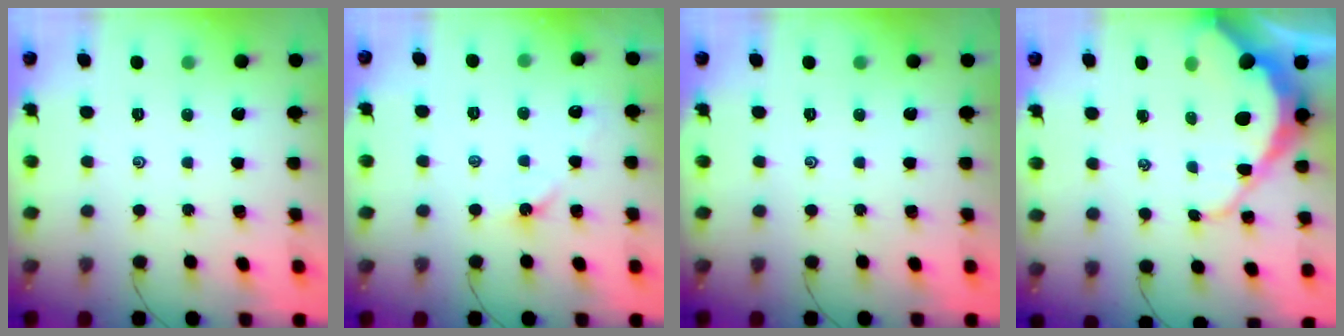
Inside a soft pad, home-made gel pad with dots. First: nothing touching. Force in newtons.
{"total": 2.6, "press": 2.5, "slide": 0.5}
{"total": 0.0}
{"total": 11.9, "press": 11.8, "slide": 1.1}